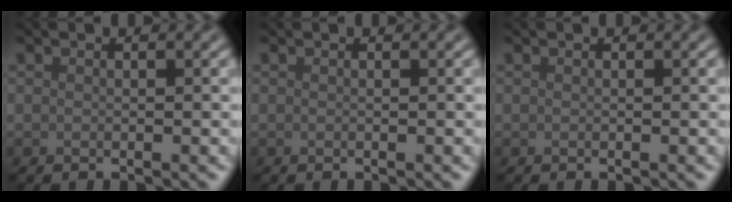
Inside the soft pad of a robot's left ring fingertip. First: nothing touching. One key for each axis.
{"total": 0.0}
{"total": 0.0}